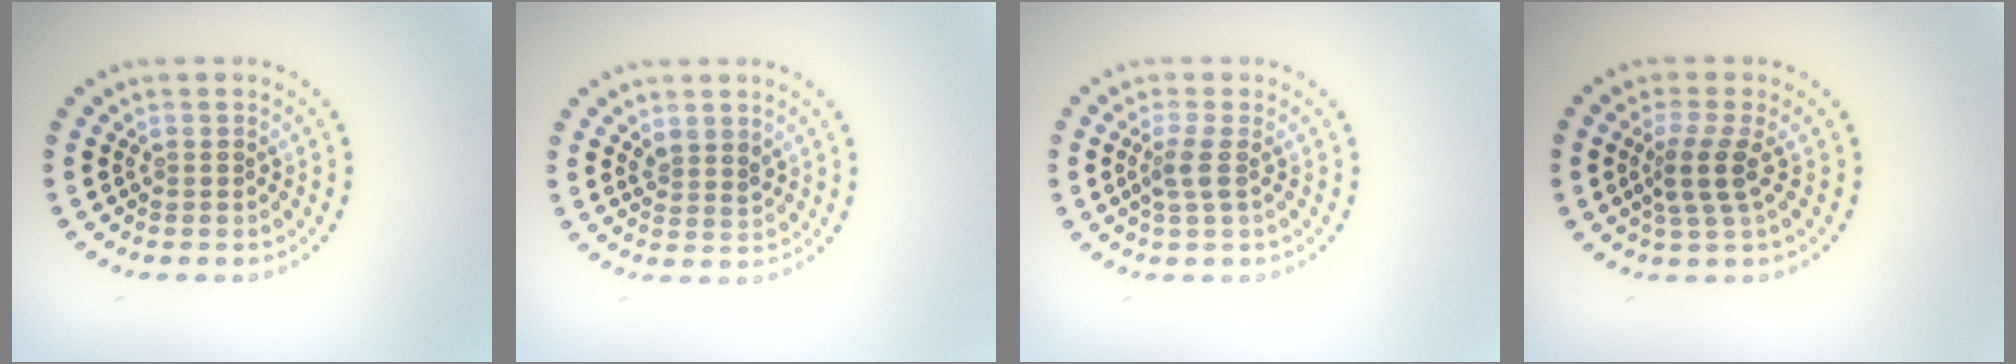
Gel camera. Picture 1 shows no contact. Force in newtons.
{"total": 1.6, "press": 1.3, "slide": 0.9}
{"total": 1.7, "press": 1.4, "slide": 1.1}
{"total": 2.8, "press": 2.2, "slide": 1.8}